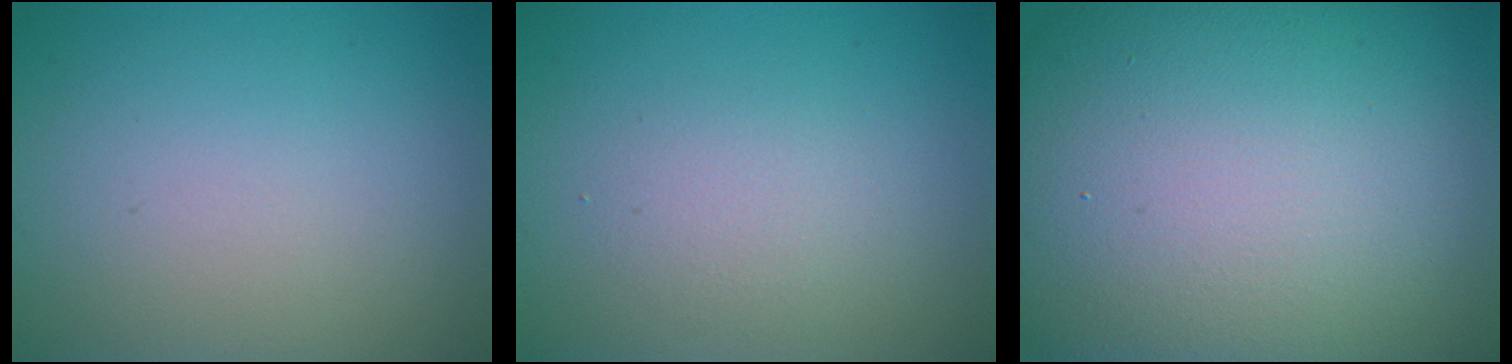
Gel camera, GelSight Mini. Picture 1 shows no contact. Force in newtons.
{"total": 1.9, "press": 1.9, "slide": 0.1}
{"total": 23.4, "press": 23.3, "slide": 1.4}